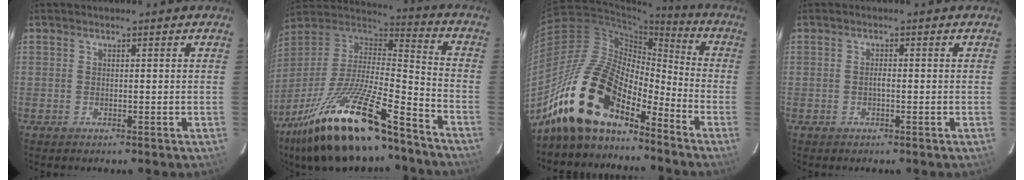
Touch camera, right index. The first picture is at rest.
{"total": 24.5, "force": [-16.9, 5.9, 16.7], "torque": [-0.319, -0.032, -0.289]}
{"total": 19.3, "force": [-14.3, 7.6, 10.6], "torque": [-0.204, -0.001, -0.275]}
{"total": 1.0, "force": [-0.4, 0.3, 0.8], "torque": [-0.016, 0.004, -0.007]}